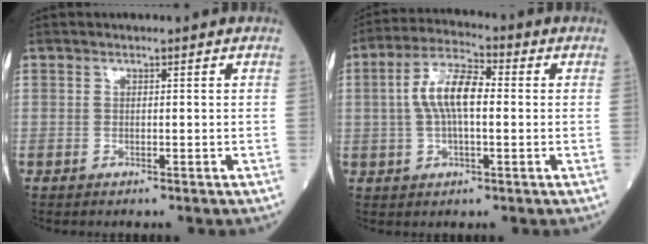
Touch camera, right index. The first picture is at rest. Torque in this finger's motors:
{"motor_torque": [1.12, 0.14, 0.58, 0.16]}